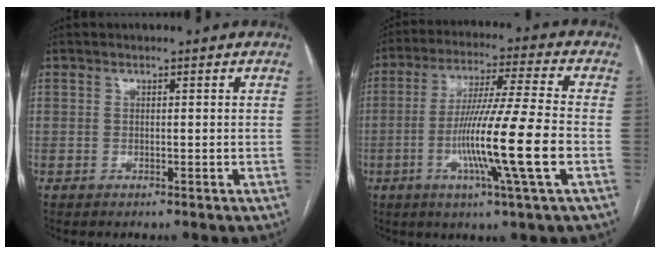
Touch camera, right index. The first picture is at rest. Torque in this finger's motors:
{"motor_torque": [1.76, -0.38, 0.93, 0.21]}